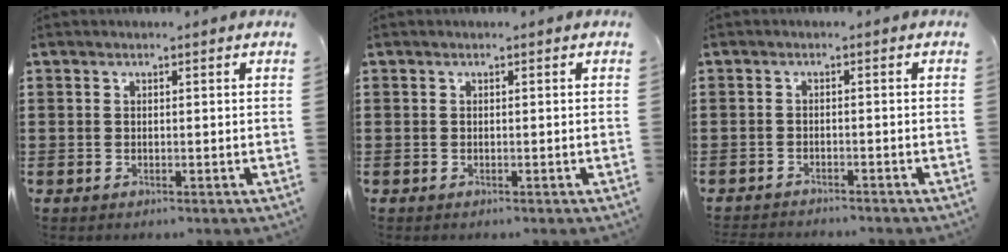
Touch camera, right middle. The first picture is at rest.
{"total": 0.0}
{"total": 1.6, "force": [-1.6, 0.0, 0.1], "torque": [-0.006, -0.001, -0.033]}